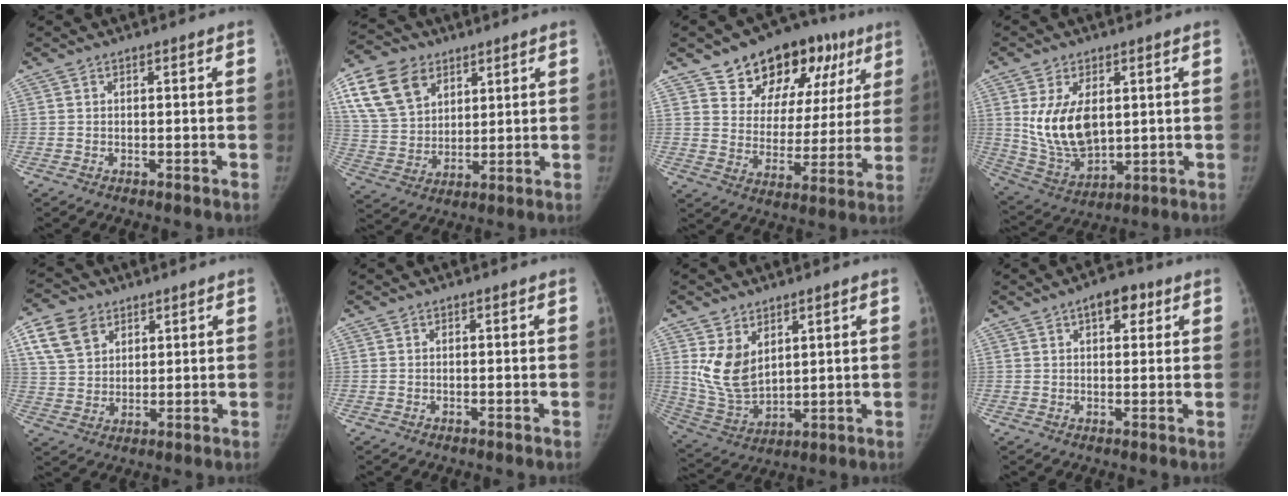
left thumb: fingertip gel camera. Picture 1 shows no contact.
{"total": 15.5, "force": [7.3, 10.9, 8.2], "torque": [-0.143, -0.011, 0.145]}
{"total": 20.6, "force": [11.9, 12.4, 11.3], "torque": [-0.102, -0.019, 0.179]}
{"total": 13.1, "force": [2.3, 7.9, 10.2], "torque": [-0.165, -0.018, 0.061]}
{"total": 9.8, "force": [4.8, 7.1, 4.7], "torque": [-0.069, -0.011, 0.095]}
{"total": 0.0}
{"total": 10.2, "force": [4.0, 6.5, 6.8], "torque": [-0.112, -0.028, 0.100]}
{"total": 5.5, "force": [2.7, 2.9, 3.9], "torque": [-0.031, -0.005, 0.032]}